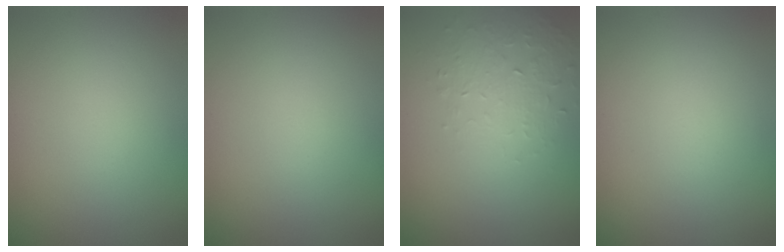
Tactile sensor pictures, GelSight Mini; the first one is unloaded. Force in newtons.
{"total": 0.0}
{"total": 1.6, "press": 0.9, "slide": 1.3}
{"total": 0.0}